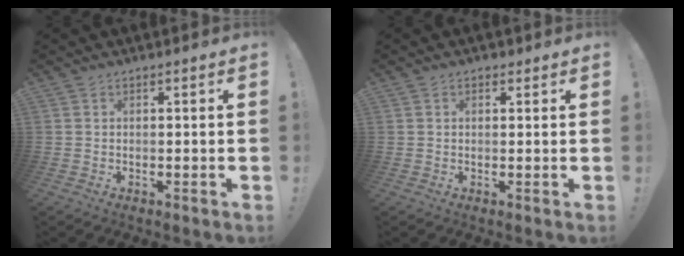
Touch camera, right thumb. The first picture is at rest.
{"total": 1.2, "force": [0.7, 0.8, 0.5], "torque": [-0.001, -0.003, 0.012]}